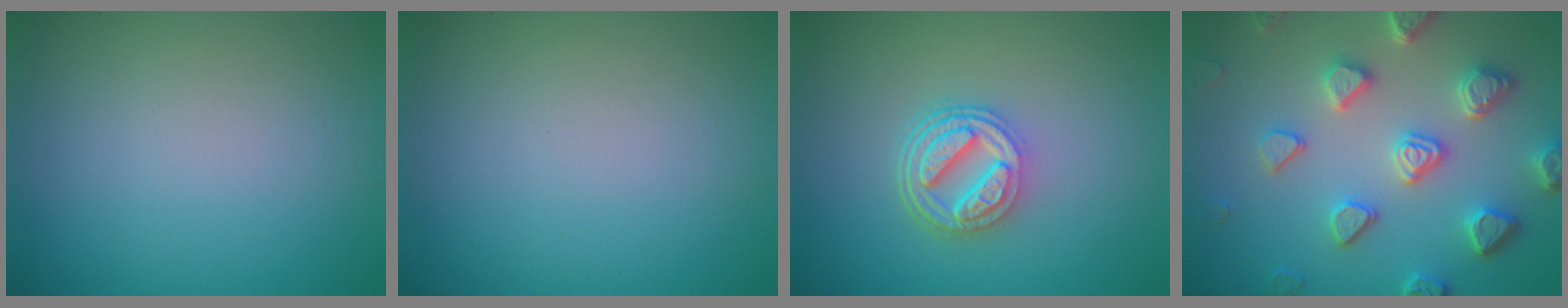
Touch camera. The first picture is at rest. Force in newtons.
{"total": 0.0}
{"total": 4.8, "press": 3.7, "slide": 3.1}
{"total": 5.4, "press": 4.9, "slide": 2.3}